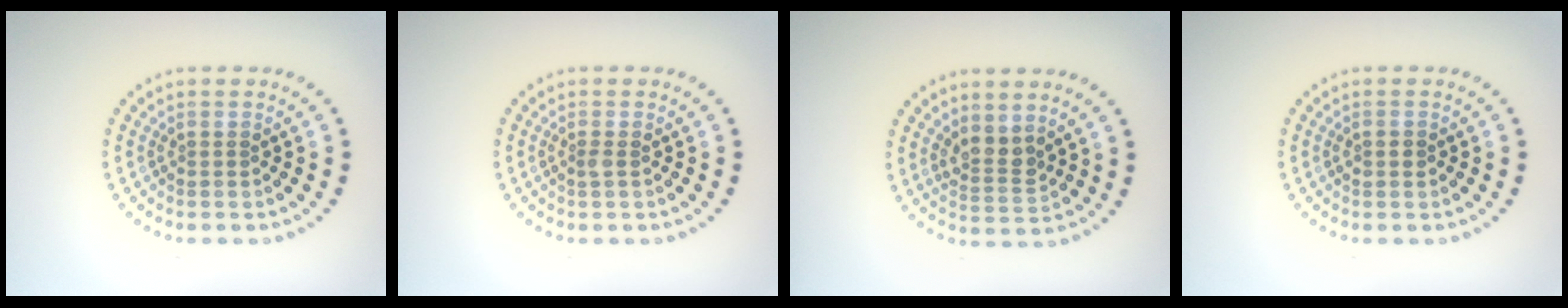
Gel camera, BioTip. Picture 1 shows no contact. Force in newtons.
{"total": 0.6, "press": 0.5, "slide": 0.2}
{"total": 2.3, "press": 1.9, "slide": 1.3}
{"total": 1.3, "press": 1.3, "slide": 0.1}